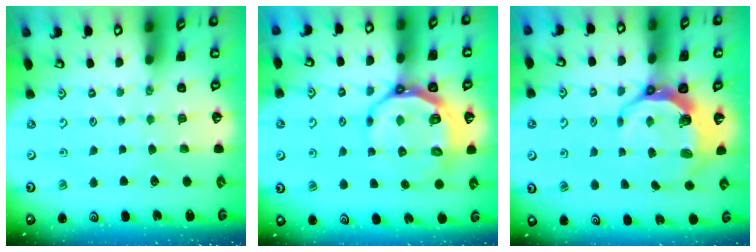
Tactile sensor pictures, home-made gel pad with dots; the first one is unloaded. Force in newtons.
{"total": 9.7, "press": 8.9, "slide": 3.9}
{"total": 8.1, "press": 6.8, "slide": 4.5}